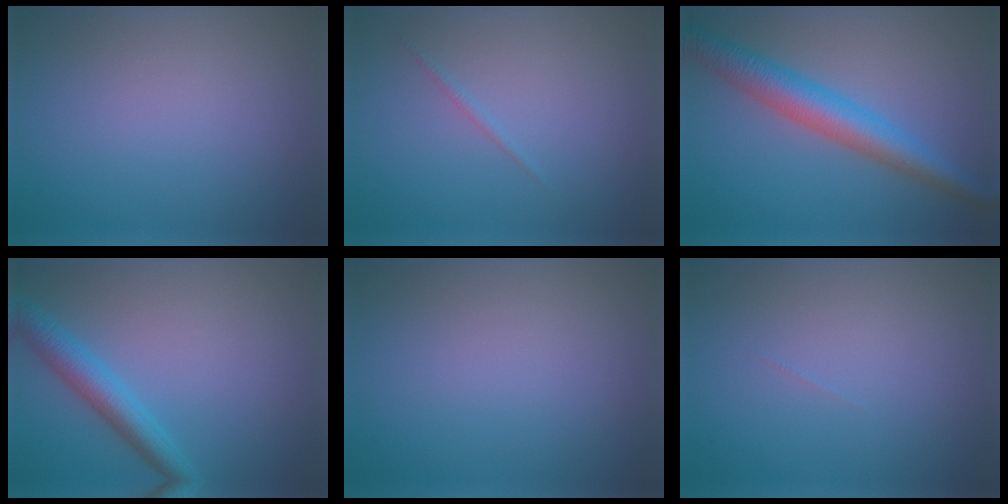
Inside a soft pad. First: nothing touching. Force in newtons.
{"total": 0.5, "press": 0.5, "slide": 0.0}
{"total": 5.5, "press": 5.5, "slide": 0.1}
{"total": 3.8, "press": 3.8, "slide": 0.1}
{"total": 0.0}
{"total": 0.0}